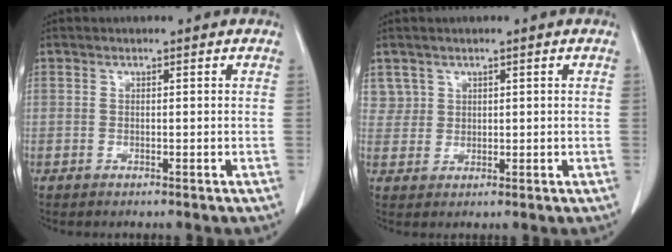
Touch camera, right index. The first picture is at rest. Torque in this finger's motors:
{"motor_torque": [-0.29, 0.30, -0.02, -0.02]}